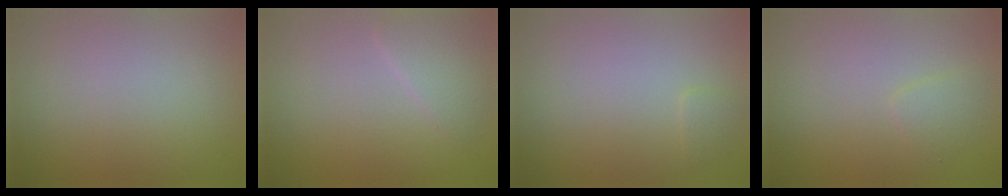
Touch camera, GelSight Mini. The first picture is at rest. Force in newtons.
{"total": 2.6, "press": 2.6, "slide": 0.0}
{"total": 0.7, "press": 0.7, "slide": 0.1}
{"total": 1.2, "press": 1.2, "slide": 0.0}